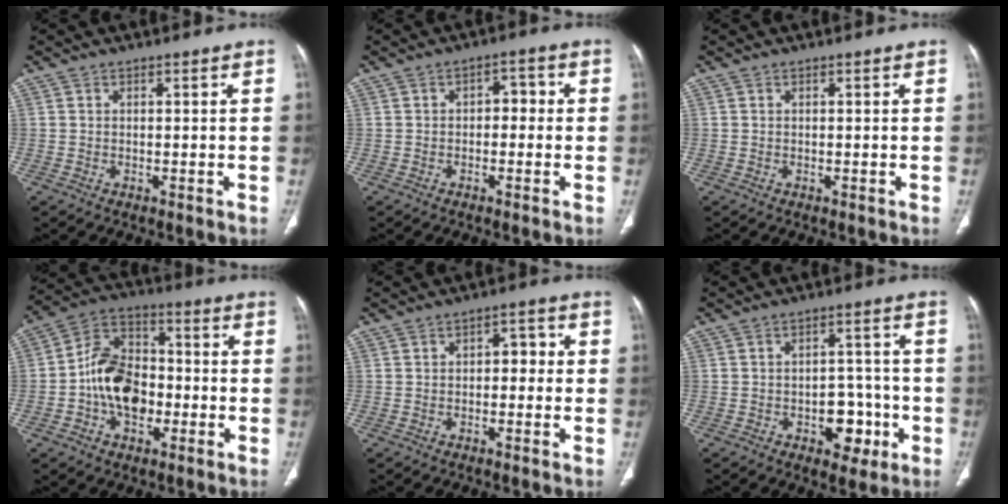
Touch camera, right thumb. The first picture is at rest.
{"total": 3.3, "force": [-0.3, 2.2, 2.5], "torque": [-0.010, 0.017, -0.014]}
{"total": 0.0}
{"total": 13.6, "force": [-2.7, 9.5, 9.3], "torque": [-0.135, 0.041, -0.056]}
{"total": 3.8, "force": [-0.2, 2.4, 3.0], "torque": [-0.015, 0.018, -0.012]}
{"total": 8.3, "force": [-3.0, 5.4, 5.6], "torque": [-0.036, 0.030, -0.036]}